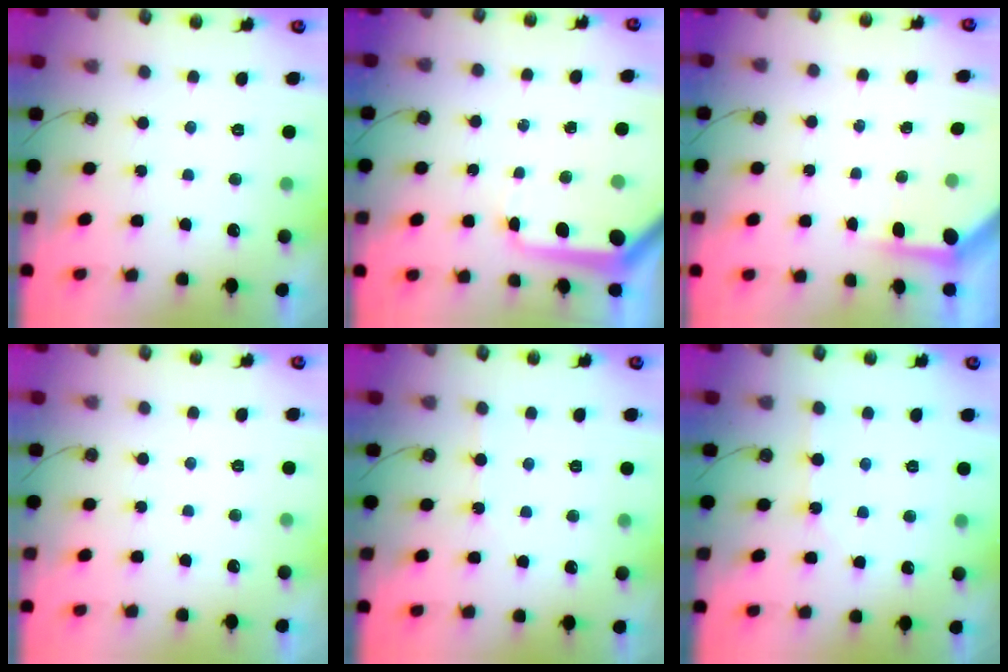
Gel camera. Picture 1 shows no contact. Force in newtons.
{"total": 10.1, "press": 10.1, "slide": 1.1}
{"total": 3.6, "press": 3.6, "slide": 0.4}
{"total": 0.0}
{"total": 1.9, "press": 1.9, "slide": 0.4}
{"total": 2.7, "press": 2.7, "slide": 0.5}